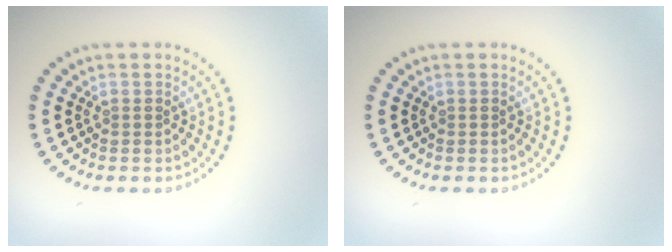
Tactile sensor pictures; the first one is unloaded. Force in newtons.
{"total": 0.0}